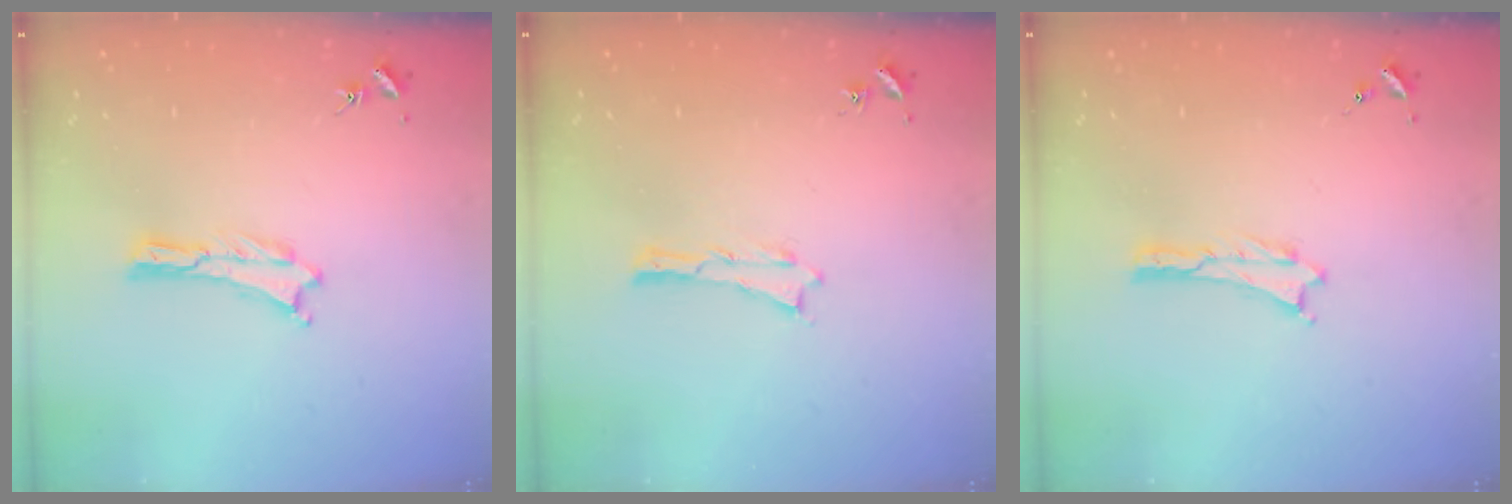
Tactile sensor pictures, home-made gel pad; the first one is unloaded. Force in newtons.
{"total": 0.0}
{"total": 0.0}